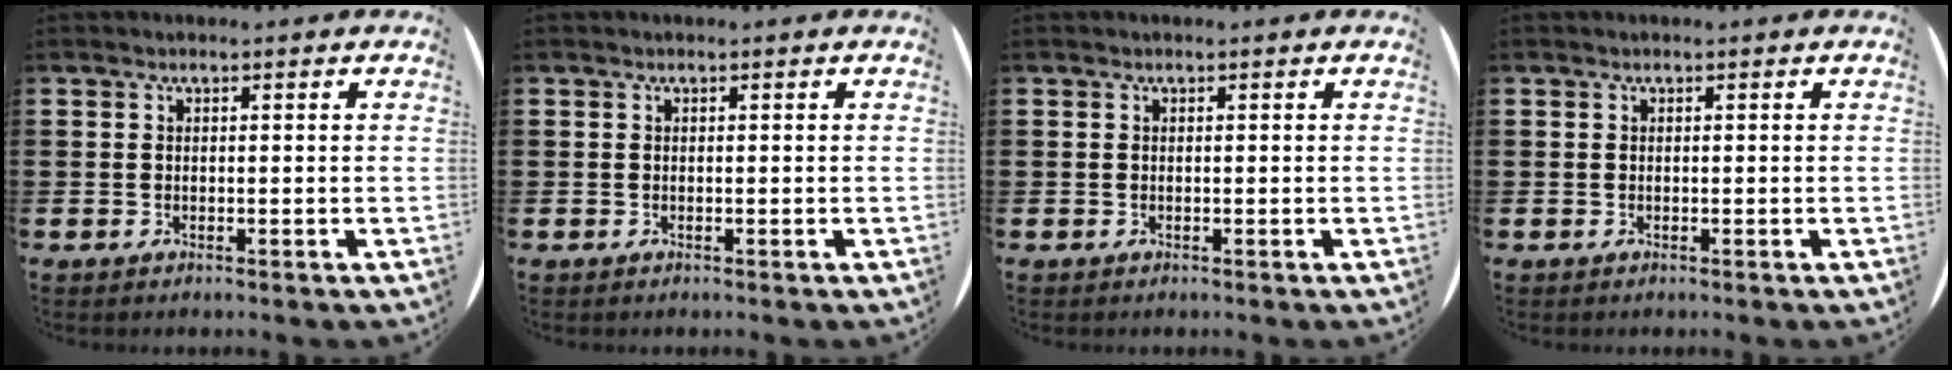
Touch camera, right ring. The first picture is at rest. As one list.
[{"total": 0.0}, {"total": 0.0}, {"total": 0.0}]